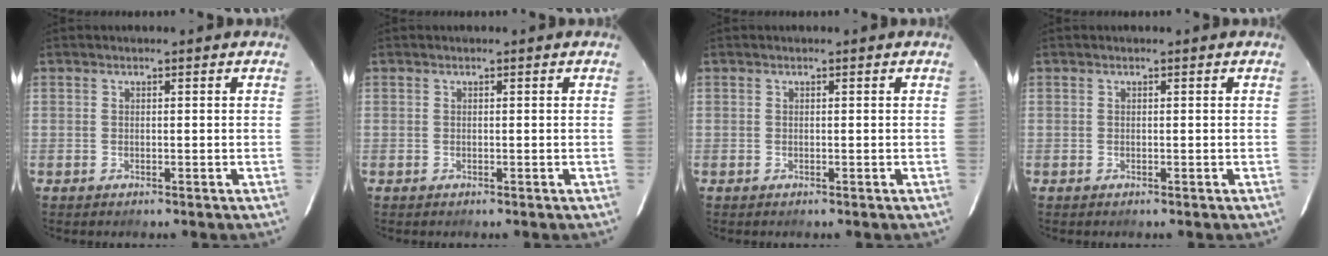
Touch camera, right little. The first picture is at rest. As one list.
[{"total": 0.0}, {"total": 0.0}, {"total": 0.0}]